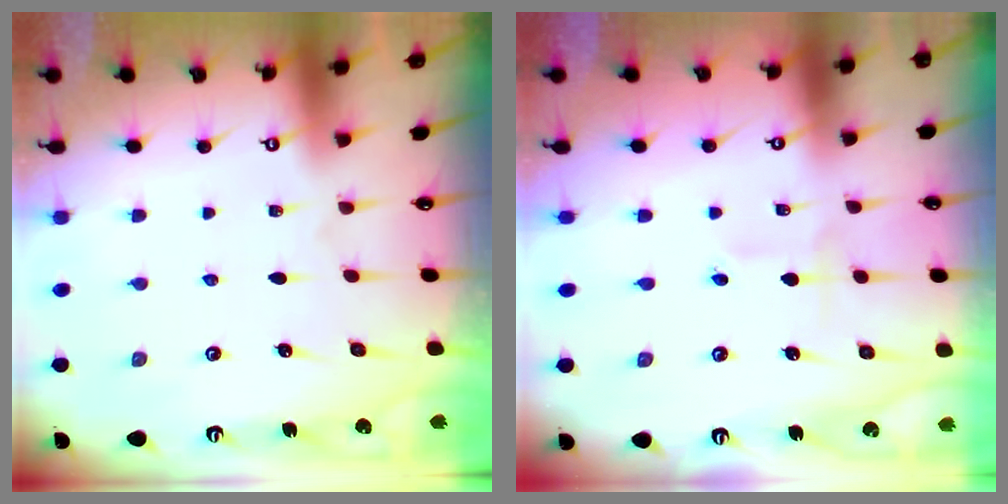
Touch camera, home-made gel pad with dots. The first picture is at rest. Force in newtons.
{"total": 1.8, "press": 1.7, "slide": 0.6}